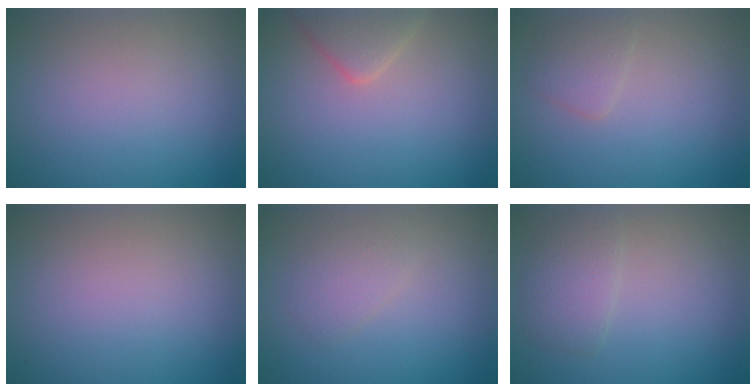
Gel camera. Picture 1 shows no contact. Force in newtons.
{"total": 2.8, "press": 2.8, "slide": 0.1}
{"total": 1.7, "press": 1.7, "slide": 0.0}
{"total": 0.0}
{"total": 1.6, "press": 1.6, "slide": 0.0}
{"total": 2.3, "press": 2.3, "slide": 0.0}